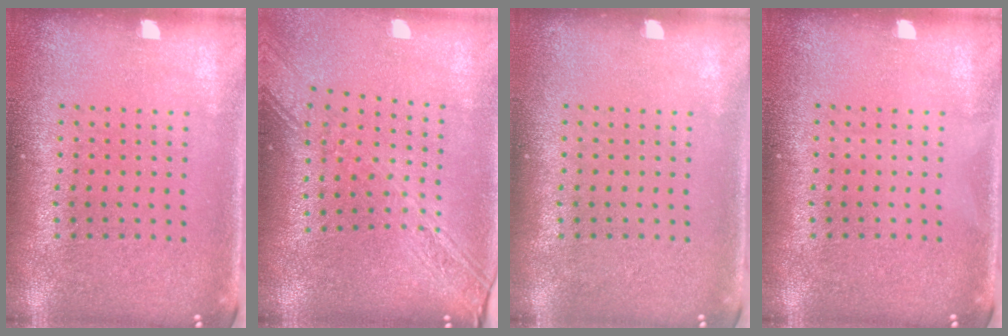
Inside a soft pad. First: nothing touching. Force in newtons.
{"total": 2.4, "press": 2.0, "slide": 1.4}
{"total": 0.0}
{"total": 0.0}